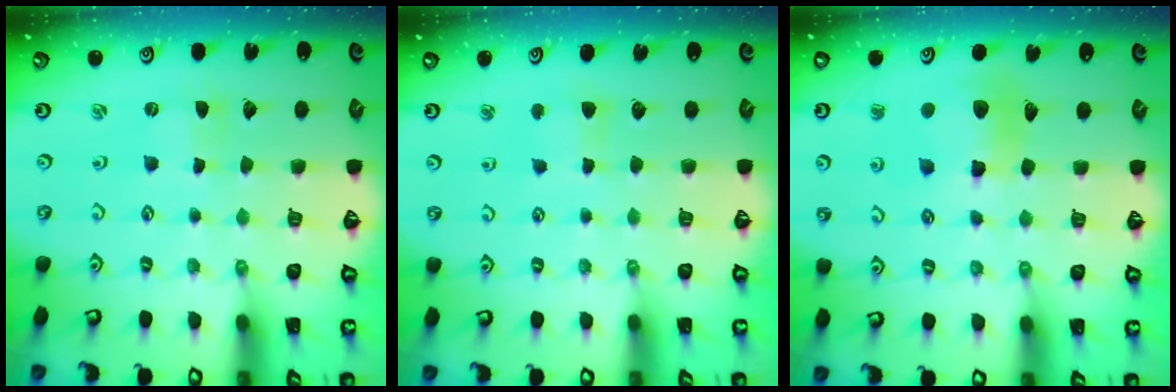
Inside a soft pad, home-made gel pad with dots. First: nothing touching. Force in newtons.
{"total": 3.9, "press": 3.9, "slide": 0.5}
{"total": 10.9, "press": 10.8, "slide": 1.3}